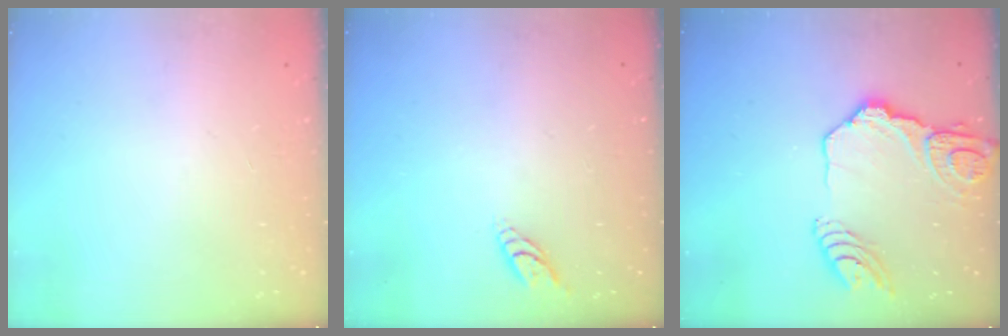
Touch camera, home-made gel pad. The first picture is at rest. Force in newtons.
{"total": 4.9, "press": 4.8, "slide": 0.6}
{"total": 16.7, "press": 16.6, "slide": 1.9}